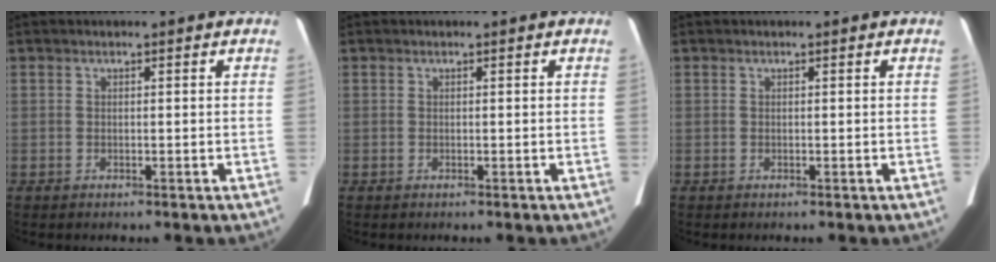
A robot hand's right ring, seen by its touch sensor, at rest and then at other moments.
{"total": 0.0}
{"total": 0.0}